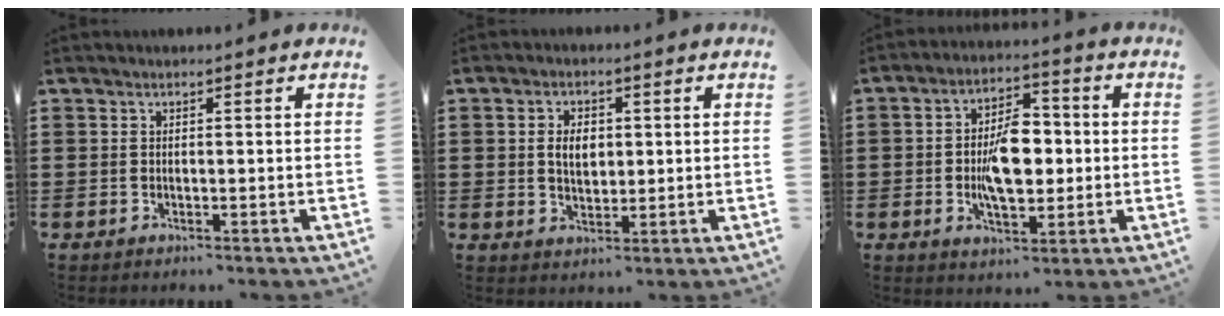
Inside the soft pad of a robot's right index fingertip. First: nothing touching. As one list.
[{"total": 4.0, "force": [0.3, 2.5, 3.1], "torque": [-0.058, 0.009, 0.002]}, {"total": 8.8, "force": [-0.6, 4.7, 7.5], "torque": [-0.132, 0.005, -0.017]}]